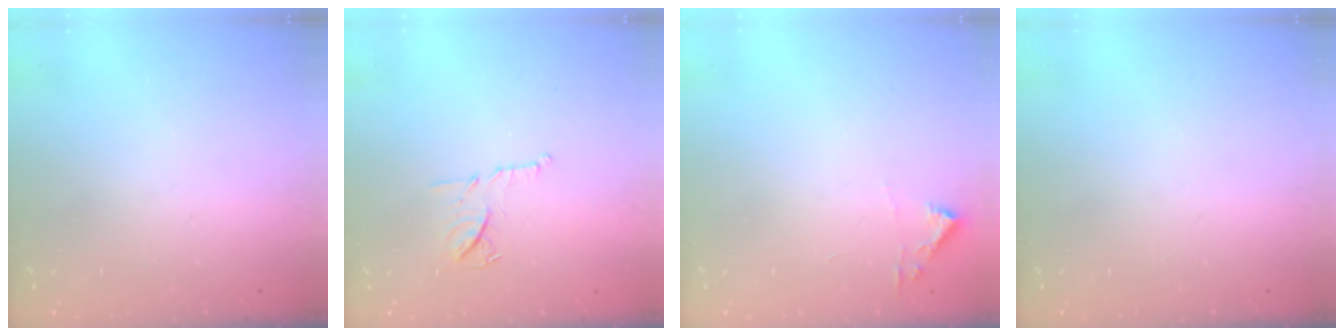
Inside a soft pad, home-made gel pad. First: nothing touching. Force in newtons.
{"total": 9.1, "press": 9.1, "slide": 0.2}
{"total": 3.3, "press": 3.3, "slide": 0.4}
{"total": 0.0}